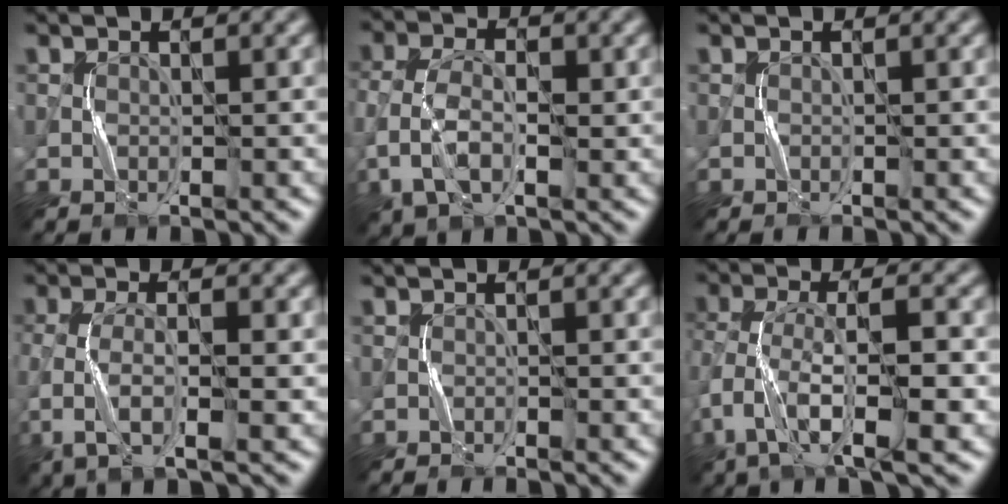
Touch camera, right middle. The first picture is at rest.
{"total": 5.2, "force": [-1.0, 3.2, 4.0], "torque": [-0.090, -0.002, -0.026]}
{"total": 0.0}
{"total": 4.3, "force": [-0.9, 1.4, 3.9], "torque": [-0.092, -0.003, -0.020]}
{"total": 0.0}
{"total": 7.0, "force": [-2.4, 2.7, 6.0], "torque": [-0.122, 0.003, -0.053]}